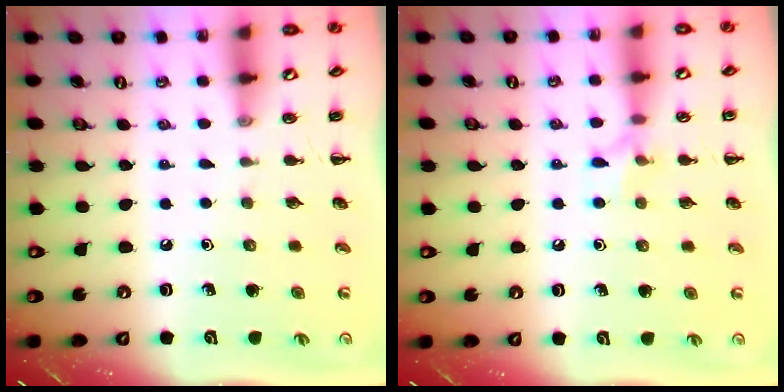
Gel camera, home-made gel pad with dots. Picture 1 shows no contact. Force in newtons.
{"total": 6.4, "press": 6.2, "slide": 1.6}